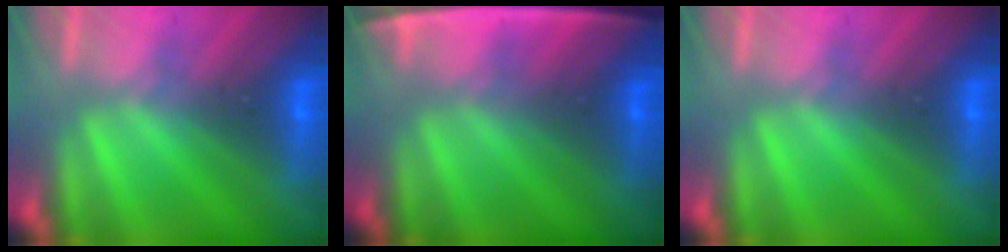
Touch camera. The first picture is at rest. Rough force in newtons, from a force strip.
{"total": 2.4}
{"total": 0.0}